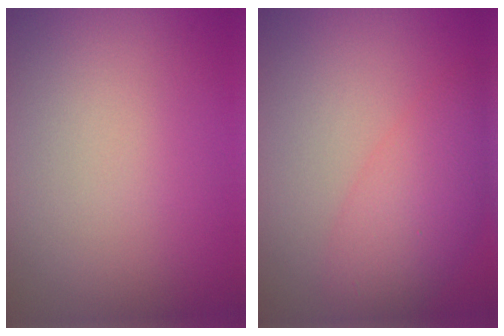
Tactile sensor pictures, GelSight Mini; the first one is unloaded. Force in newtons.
{"total": 4.5, "press": 4.5, "slide": 0.2}